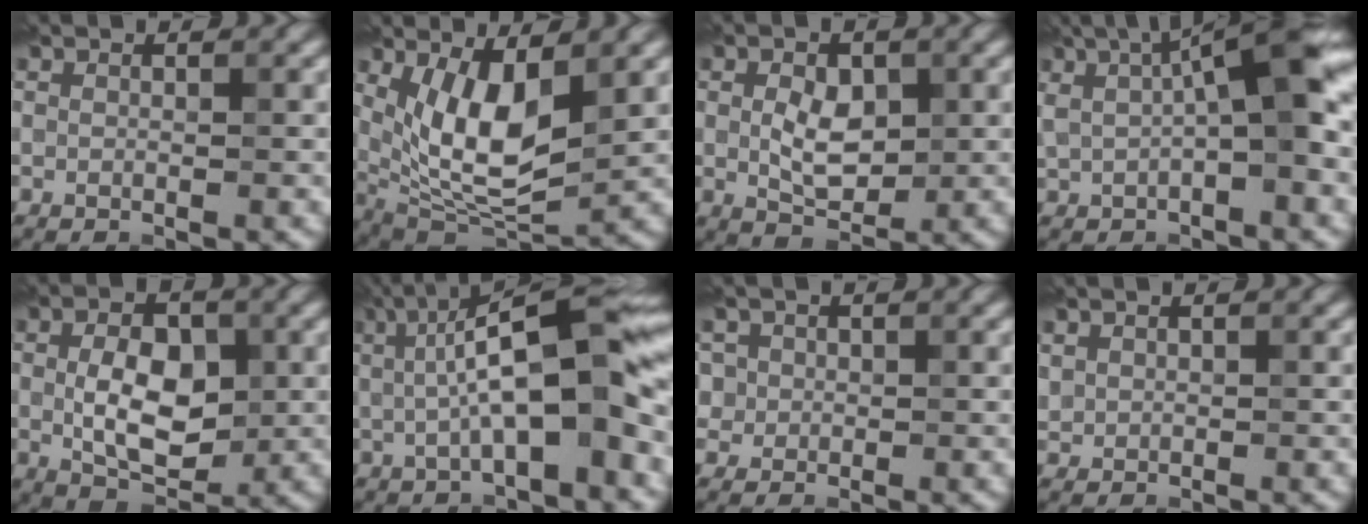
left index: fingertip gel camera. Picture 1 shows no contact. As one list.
[{"total": 8.0, "force": [1.8, 3.4, 7.0], "torque": [-0.138, -0.014, 0.035]}, {"total": 3.5, "force": [0.3, 2.2, 2.7], "torque": [-0.052, -0.001, 0.006]}, {"total": 8.9, "force": [1.7, 2.4, 8.4], "torque": [-0.138, 0.020, 0.022]}, {"total": 6.2, "force": [0.0, 3.7, 4.9], "torque": [-0.089, -0.003, 0.001]}, {"total": 12.2, "force": [1.0, 3.2, 11.7], "torque": [-0.166, 0.026, 0.008]}, {"total": 3.6, "force": [1.2, 3.3, 0.8], "torque": [-0.008, 0.016, 0.015]}, {"total": 0.9, "force": [0.6, 0.7, -0.1], "torque": [0.000, -0.001, 0.014]}]